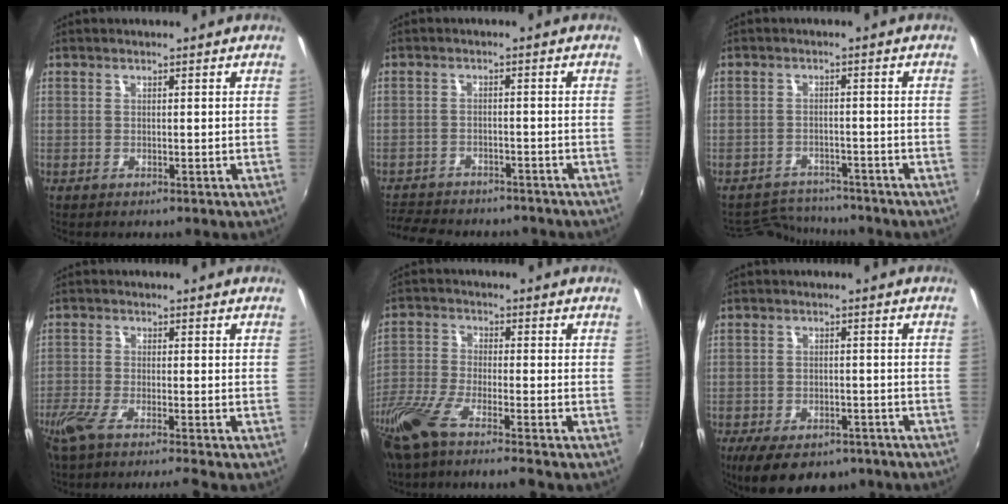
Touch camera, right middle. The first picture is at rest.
{"total": 11.5, "force": [-10.0, 4.0, 3.9], "torque": [-0.103, -0.015, -0.153]}
{"total": 7.0, "force": [-6.8, 1.7, 0.4], "torque": [-0.025, 0.006, -0.109]}
{"total": 7.0, "force": [-5.8, -0.1, 3.9], "torque": [-0.096, -0.028, -0.107]}
{"total": 11.1, "force": [-8.5, 0.8, 7.0], "torque": [-0.162, -0.038, -0.164]}
{"total": 11.4, "force": [-8.0, 5.7, 5.8], "torque": [-0.127, -0.020, -0.118]}